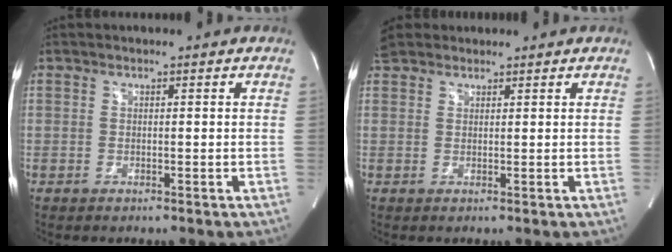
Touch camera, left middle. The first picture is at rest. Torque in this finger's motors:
{"motor_torque": [0.63, -0.45, 0.37, 0.06]}